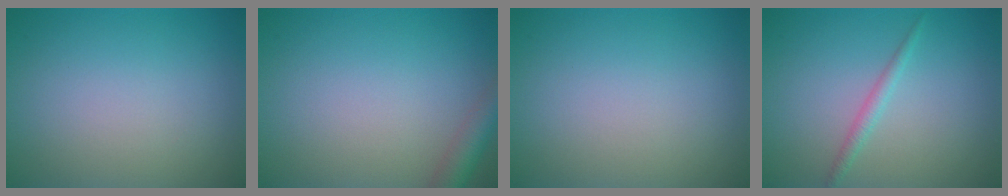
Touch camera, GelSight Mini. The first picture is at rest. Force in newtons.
{"total": 2.7, "press": 2.7, "slide": 0.1}
{"total": 0.0}
{"total": 1.3, "press": 1.3, "slide": 0.0}